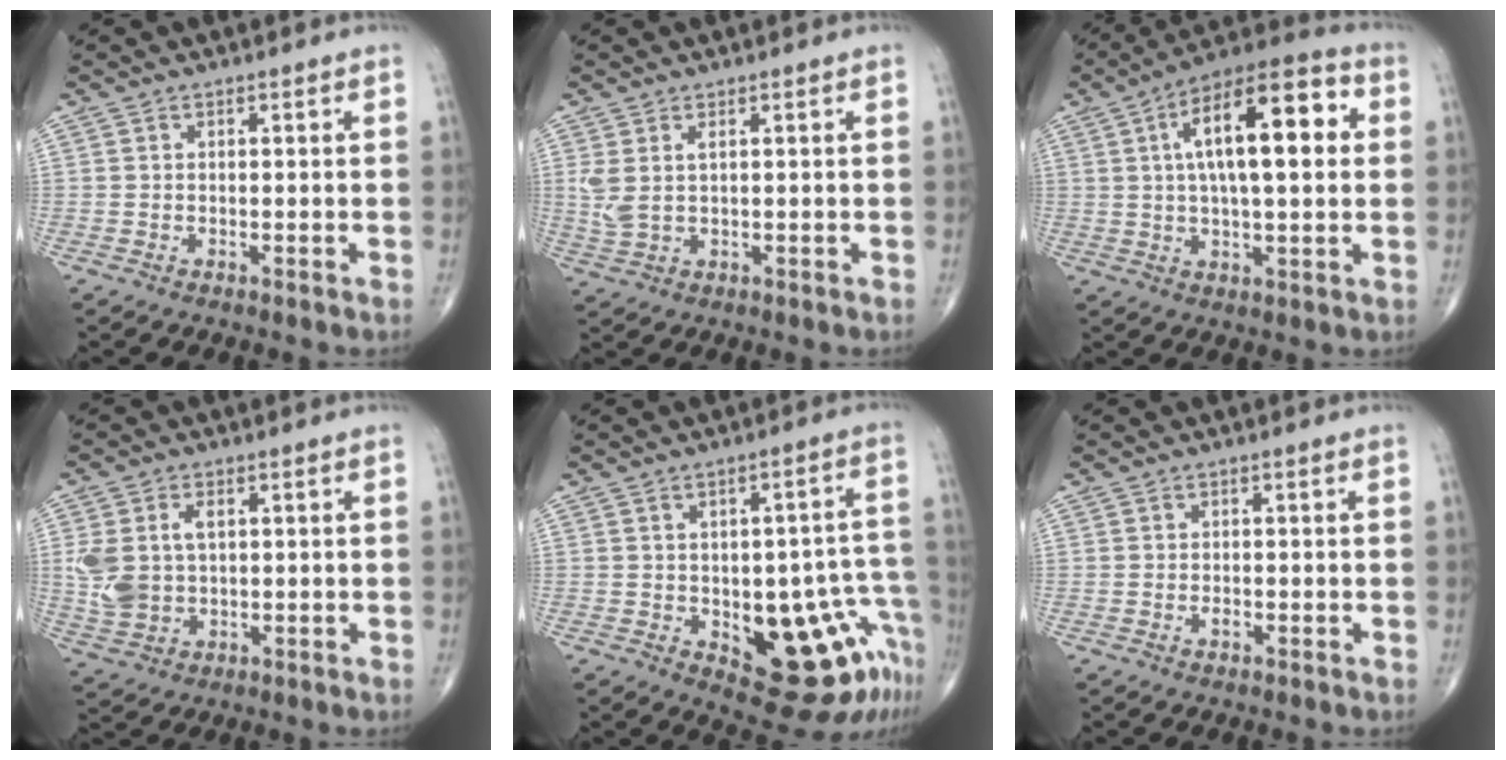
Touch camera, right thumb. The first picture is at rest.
{"total": 4.1, "force": [1.2, 1.7, 3.6], "torque": [-0.095, 0.003, 0.033]}
{"total": 18.7, "force": [3.8, 6.9, 16.9], "torque": [-0.250, 0.022, 0.050]}
{"total": 8.3, "force": [1.3, 5.4, 6.1], "torque": [-0.129, 0.004, 0.036]}
{"total": 16.5, "force": [-6.1, 7.2, 13.6], "torque": [-0.107, 0.042, -0.058]}
{"total": 1.0, "force": [-0.4, 0.6, 0.7], "torque": [-0.011, 0.001, -0.008]}